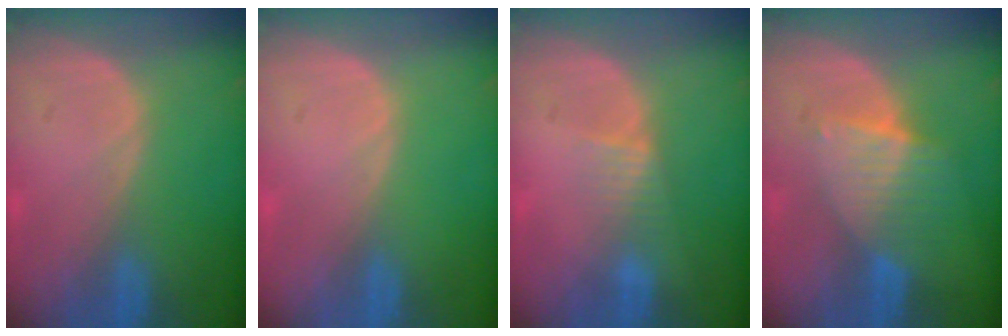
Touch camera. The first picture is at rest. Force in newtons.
{"total": 0.0}
{"total": 2.6, "press": 2.4, "slide": 0.9}
{"total": 6.6, "press": 5.9, "slide": 2.9}